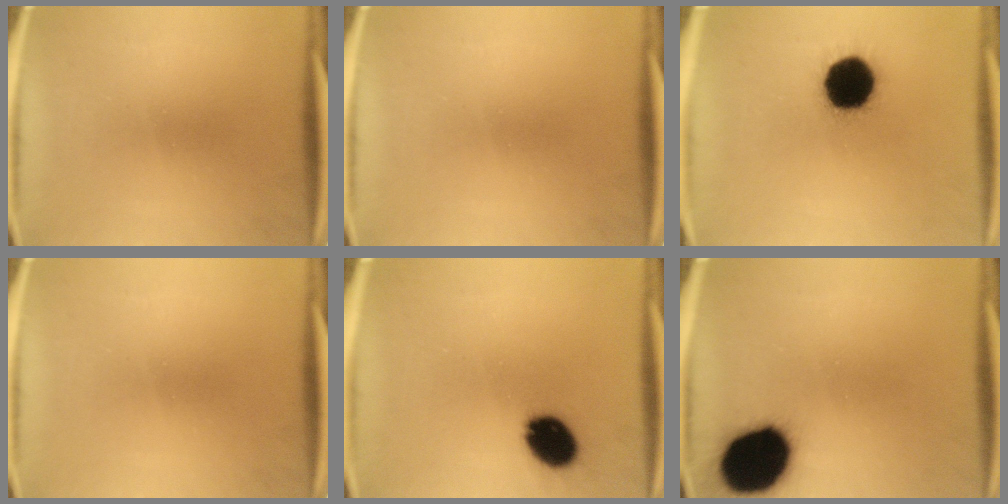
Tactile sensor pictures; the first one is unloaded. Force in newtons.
{"total": 0.0}
{"total": 18.4}
{"total": 0.0}
{"total": 10.5}
{"total": 17.7}